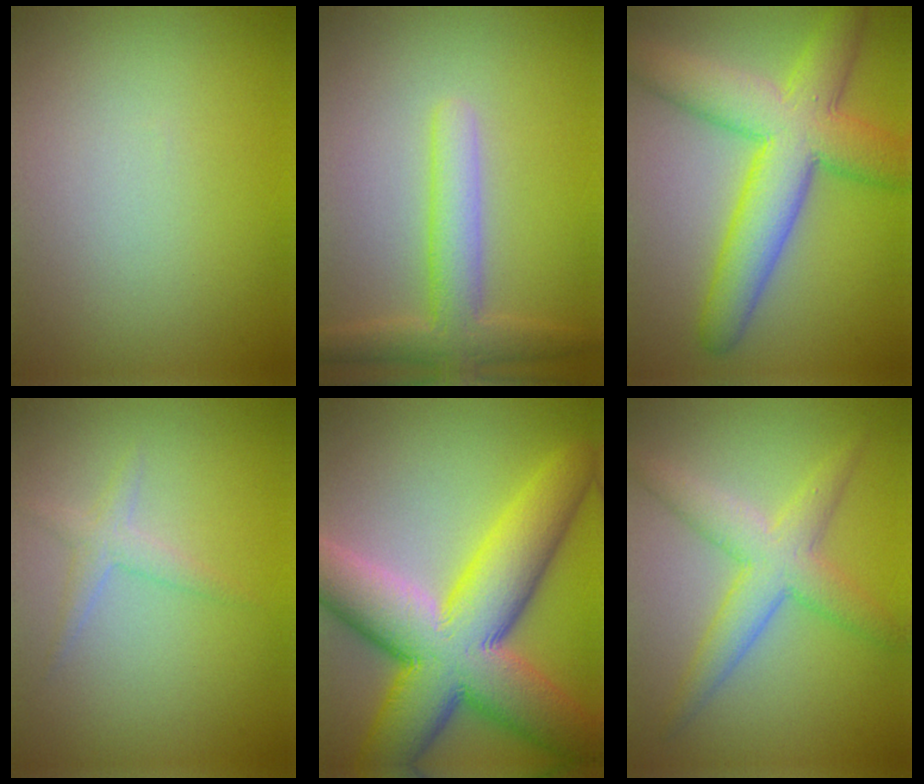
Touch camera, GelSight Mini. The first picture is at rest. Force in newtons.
{"total": 3.9, "press": 3.9, "slide": 0.4}
{"total": 9.1, "press": 9.1, "slide": 0.3}
{"total": 1.6, "press": 1.6, "slide": 0.0}
{"total": 14.5, "press": 14.5, "slide": 0.6}
{"total": 4.4, "press": 4.4, "slide": 0.2}